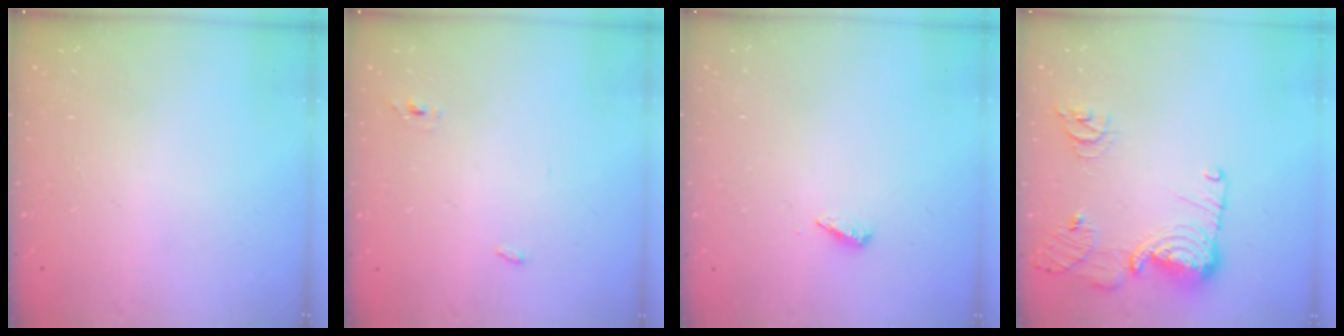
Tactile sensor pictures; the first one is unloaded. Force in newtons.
{"total": 2.7, "press": 2.6, "slide": 0.8}
{"total": 2.9, "press": 2.9, "slide": 0.3}
{"total": 15.2, "press": 14.9, "slide": 2.8}